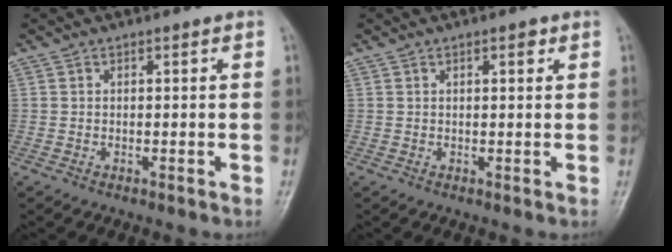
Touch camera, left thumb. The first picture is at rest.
{"total": 1.7, "force": [0.8, 0.6, 1.3], "torque": [-0.015, 0.000, 0.010]}